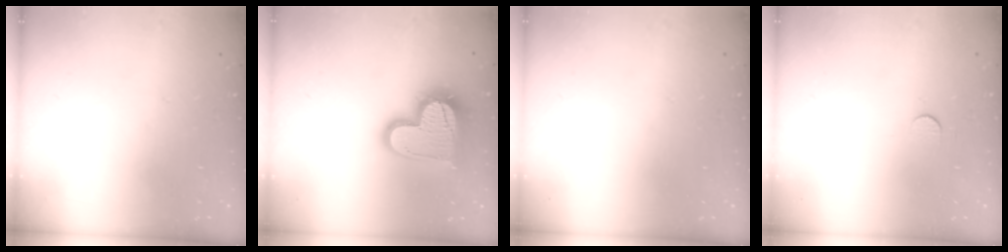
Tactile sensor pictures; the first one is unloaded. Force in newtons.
{"total": 17.7, "press": 17.7, "slide": 1.3}
{"total": 0.8, "press": 0.8, "slide": 0.1}
{"total": 3.7, "press": 3.7, "slide": 0.4}